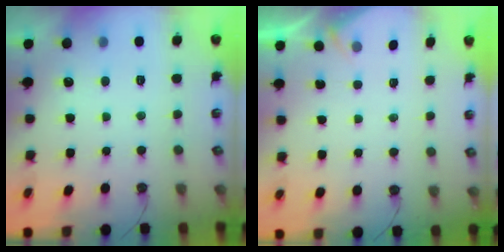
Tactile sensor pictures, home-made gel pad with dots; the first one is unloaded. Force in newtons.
{"total": 2.2, "press": 2.2, "slide": 0.4}